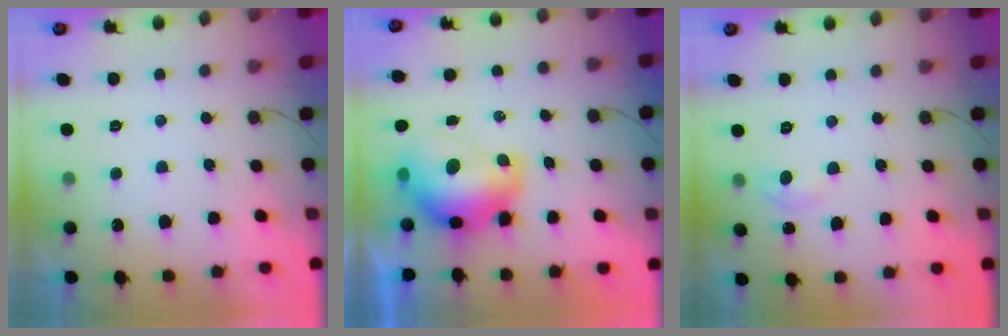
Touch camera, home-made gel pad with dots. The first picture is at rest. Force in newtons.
{"total": 10.0, "press": 9.9, "slide": 1.0}
{"total": 3.6, "press": 3.6, "slide": 0.4}